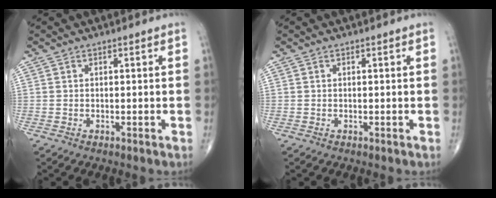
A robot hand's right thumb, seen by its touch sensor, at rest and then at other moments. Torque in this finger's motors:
{"motor_torque": [0.00, 0.00, 0.00, 0.00, 0.00]}